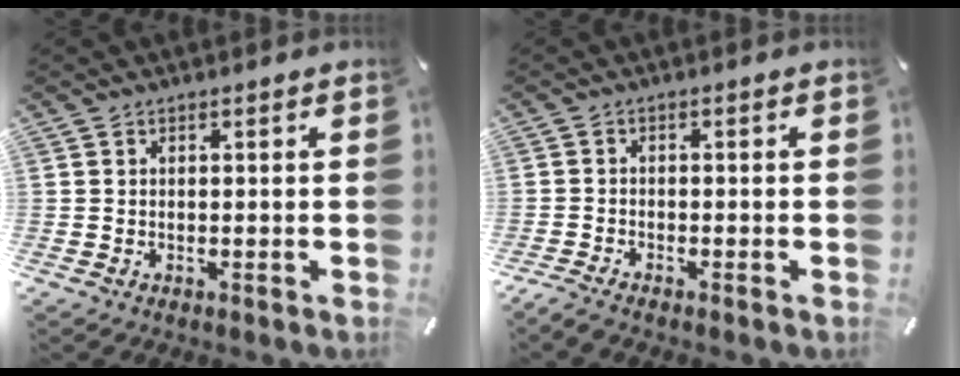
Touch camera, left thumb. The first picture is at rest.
{"total": 2.3, "force": [-1.9, 0.3, 1.2], "torque": [-0.033, 0.003, -0.041]}